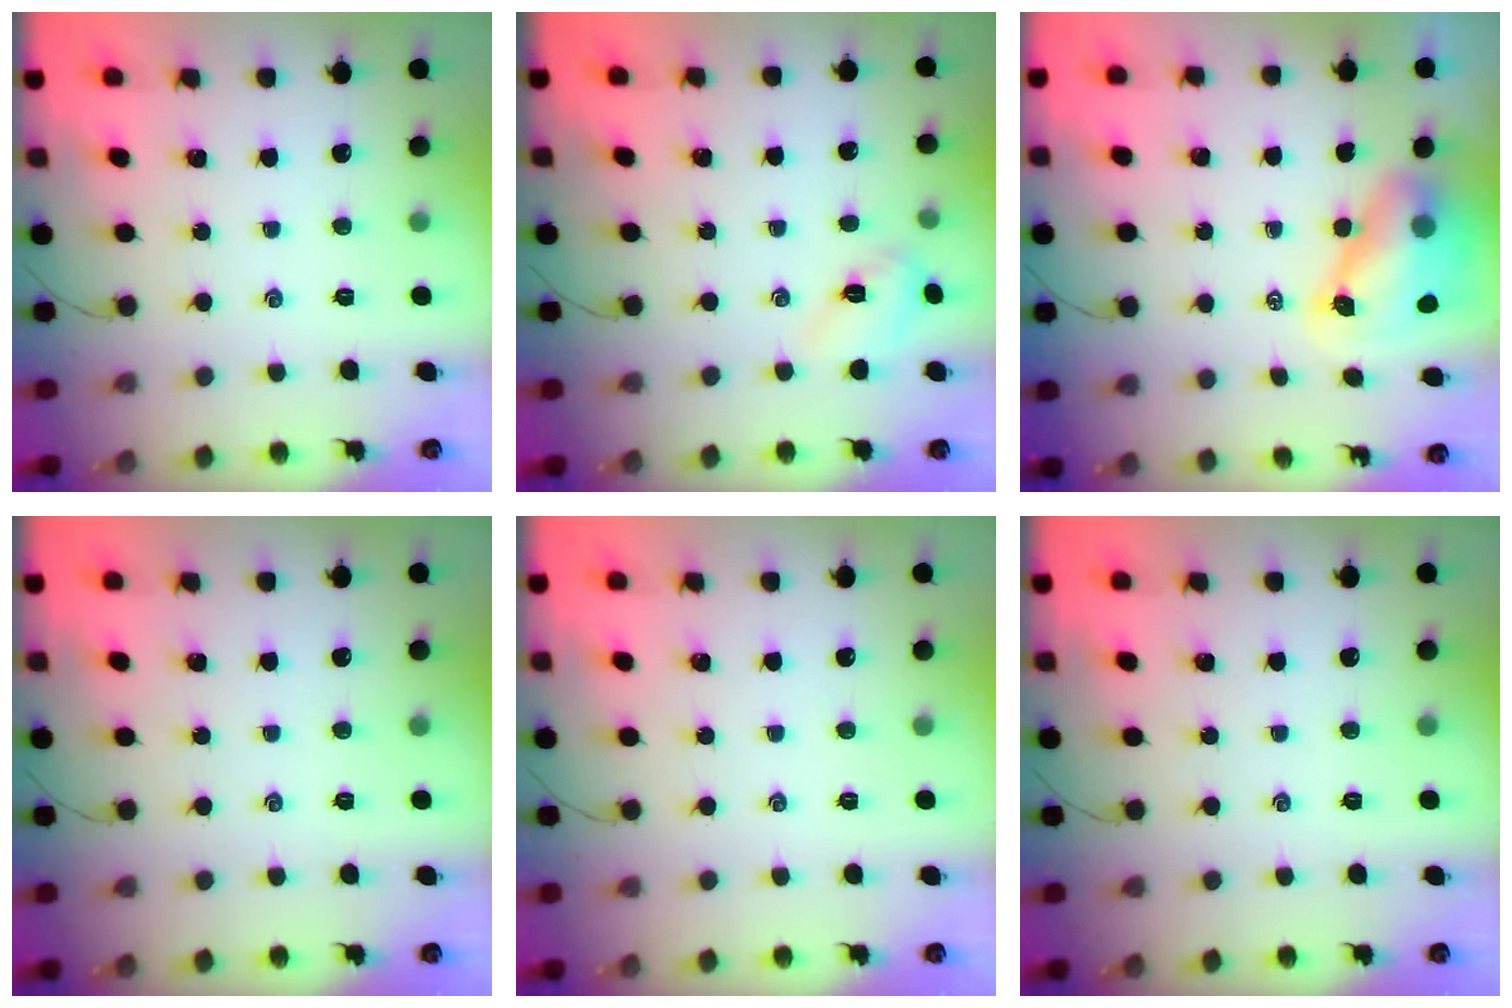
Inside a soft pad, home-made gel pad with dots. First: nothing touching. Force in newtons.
{"total": 4.0, "press": 3.9, "slide": 1.0}
{"total": 8.4, "press": 8.1, "slide": 2.2}
{"total": 0.0}
{"total": 0.0}
{"total": 0.0}